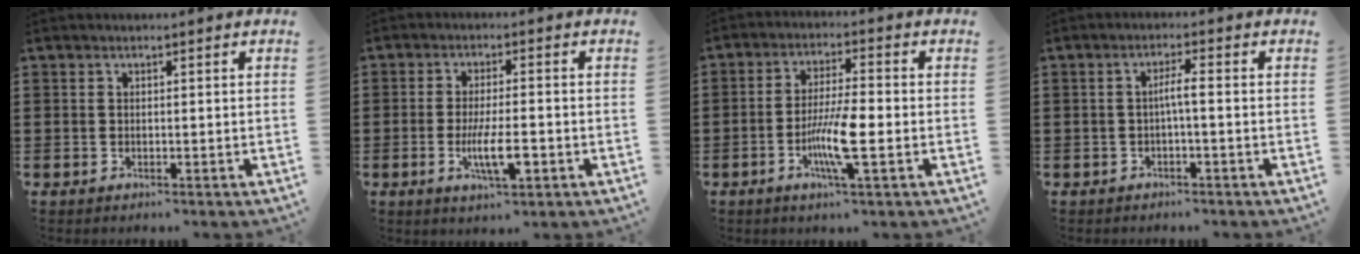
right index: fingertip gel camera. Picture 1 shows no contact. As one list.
[{"total": 6.6, "force": [-2.1, 1.6, 6.1], "torque": [-0.111, -0.006, -0.035]}, {"total": 8.5, "force": [-2.5, 1.3, 8.1], "torque": [-0.150, -0.009, -0.045]}, {"total": 2.4, "force": [-0.5, -0.1, 2.4], "torque": [-0.045, 0.000, -0.012]}]